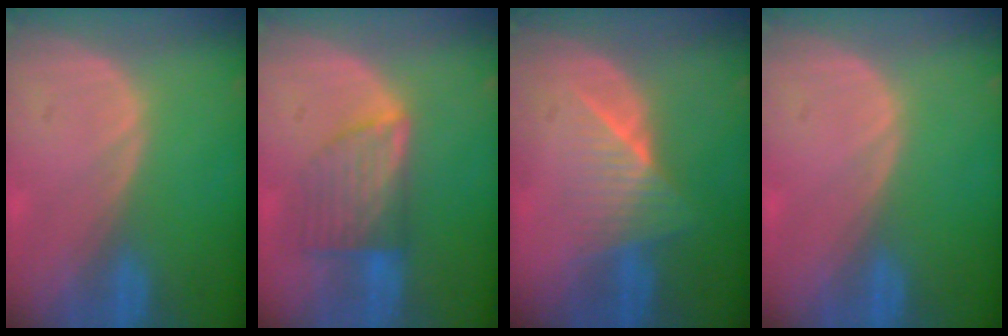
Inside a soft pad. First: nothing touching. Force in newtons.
{"total": 7.2, "press": 6.4, "slide": 3.4}
{"total": 6.3, "press": 5.6, "slide": 2.9}
{"total": 0.0}